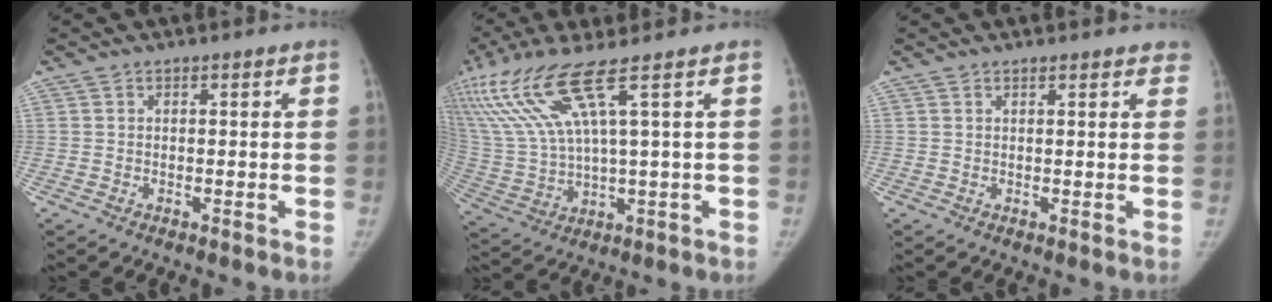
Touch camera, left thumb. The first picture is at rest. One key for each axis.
{"total": 14.7, "fx": 7.4, "fy": 1.7, "fz": 12.6, "tx": -0.309, "ty": -0.018, "tz": 0.161}
{"total": 2.8, "fx": 2.4, "fy": 0.9, "fz": 1.2, "tx": 0.005, "ty": 0.000, "tz": 0.018}